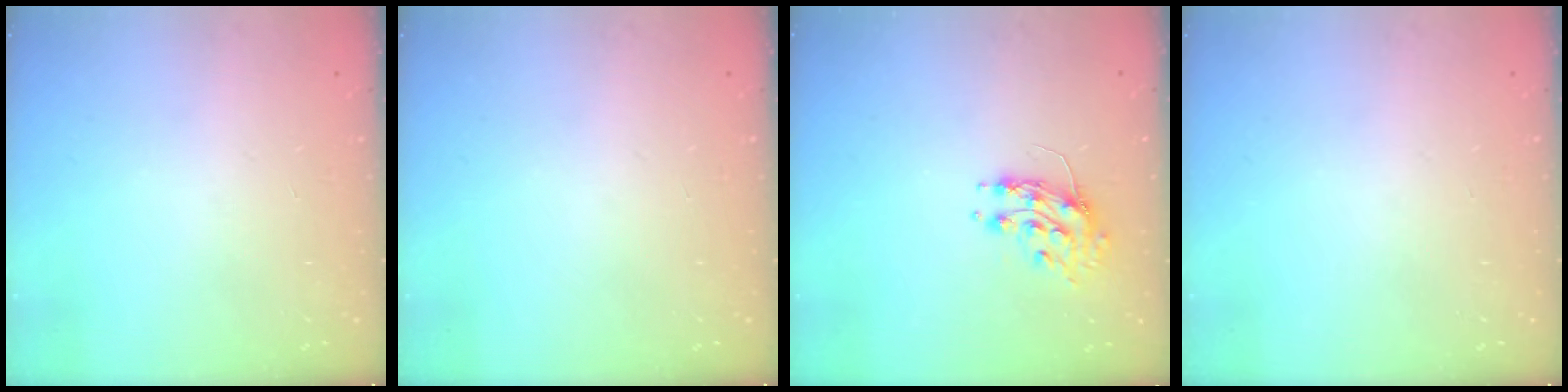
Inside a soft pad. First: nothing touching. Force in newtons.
{"total": 0.0}
{"total": 7.9, "press": 7.9, "slide": 0.1}
{"total": 0.0}